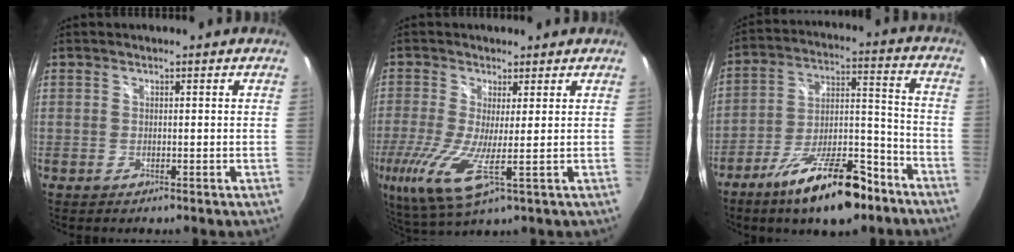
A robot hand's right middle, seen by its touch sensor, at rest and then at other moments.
{"total": 10.7, "force": [-1.9, 1.9, 10.3], "torque": [-0.220, -0.032, -0.039]}
{"total": 18.4, "force": [-12.5, 6.0, 12.1], "torque": [-0.207, 0.001, -0.197]}